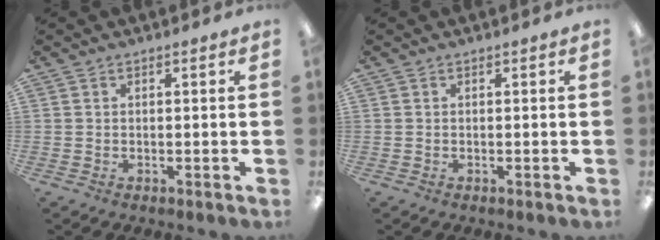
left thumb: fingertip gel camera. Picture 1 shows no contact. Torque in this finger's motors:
{"motor_torque": [-0.01, -0.01, 0.01, 0.00, 0.00]}